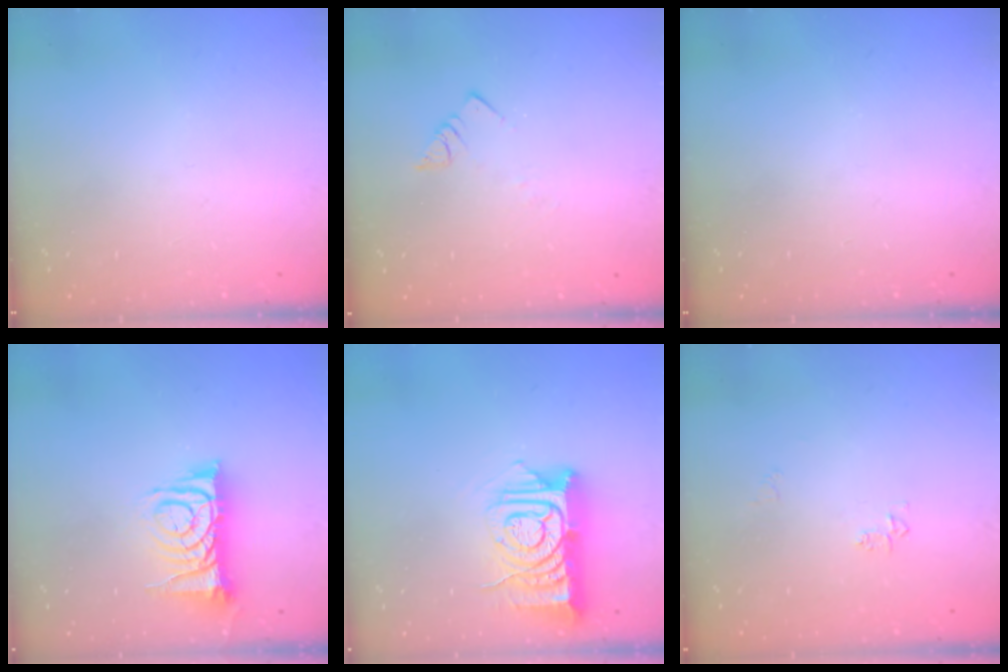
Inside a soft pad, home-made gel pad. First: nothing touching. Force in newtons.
{"total": 3.4, "press": 3.3, "slide": 0.4}
{"total": 0.0}
{"total": 10.3, "press": 10.3, "slide": 1.0}
{"total": 13.0, "press": 13.0, "slide": 1.1}
{"total": 4.2, "press": 4.1, "slide": 0.7}